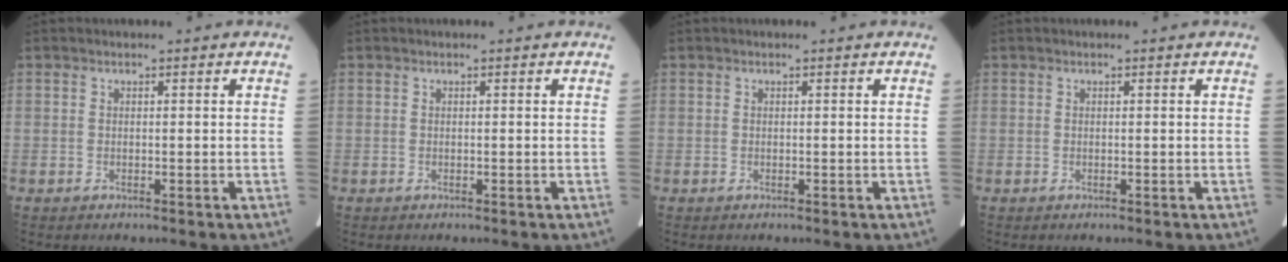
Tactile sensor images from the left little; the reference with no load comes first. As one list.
[{"total": 0.0}, {"total": 0.0}, {"total": 0.0}]